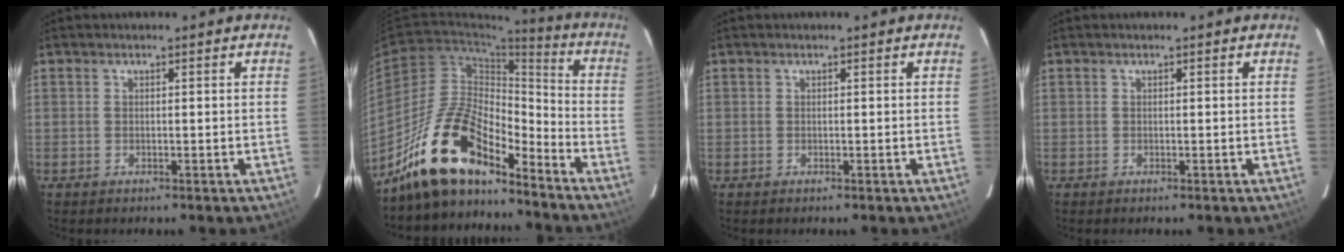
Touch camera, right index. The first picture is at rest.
{"total": 16.9, "force": [-13.4, 5.5, 8.7], "torque": [-0.164, 0.014, -0.252]}
{"total": 0.0}
{"total": 0.0}